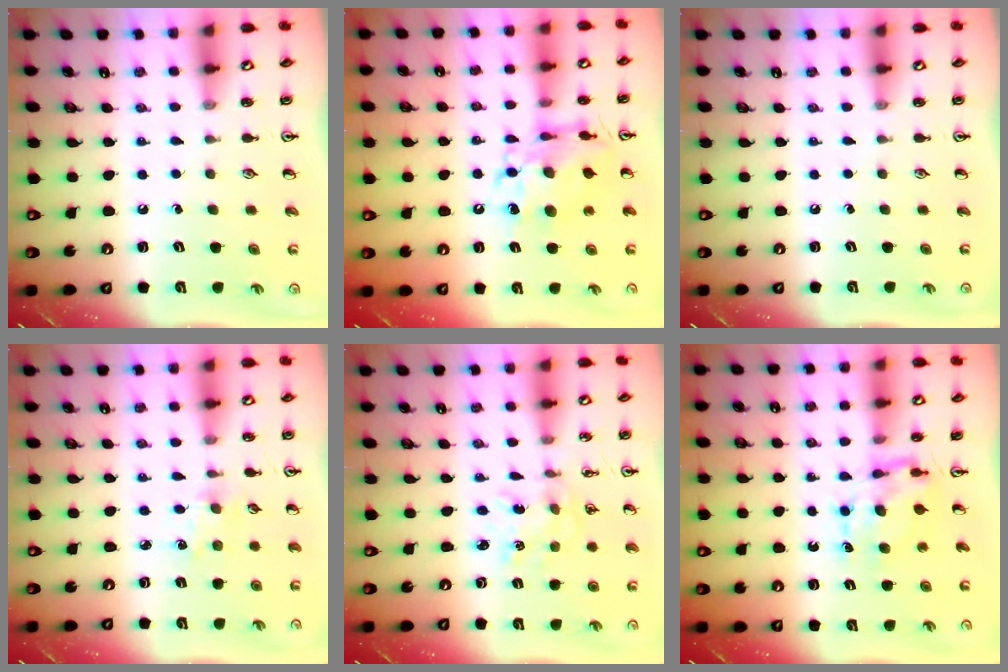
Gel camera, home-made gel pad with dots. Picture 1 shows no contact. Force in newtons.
{"total": 11.8, "press": 11.8, "slide": 1.3}
{"total": 0.0}
{"total": 2.0, "press": 2.0, "slide": 0.4}
{"total": 2.4, "press": 2.3, "slide": 0.3}
{"total": 6.5, "press": 6.5, "slide": 0.7}